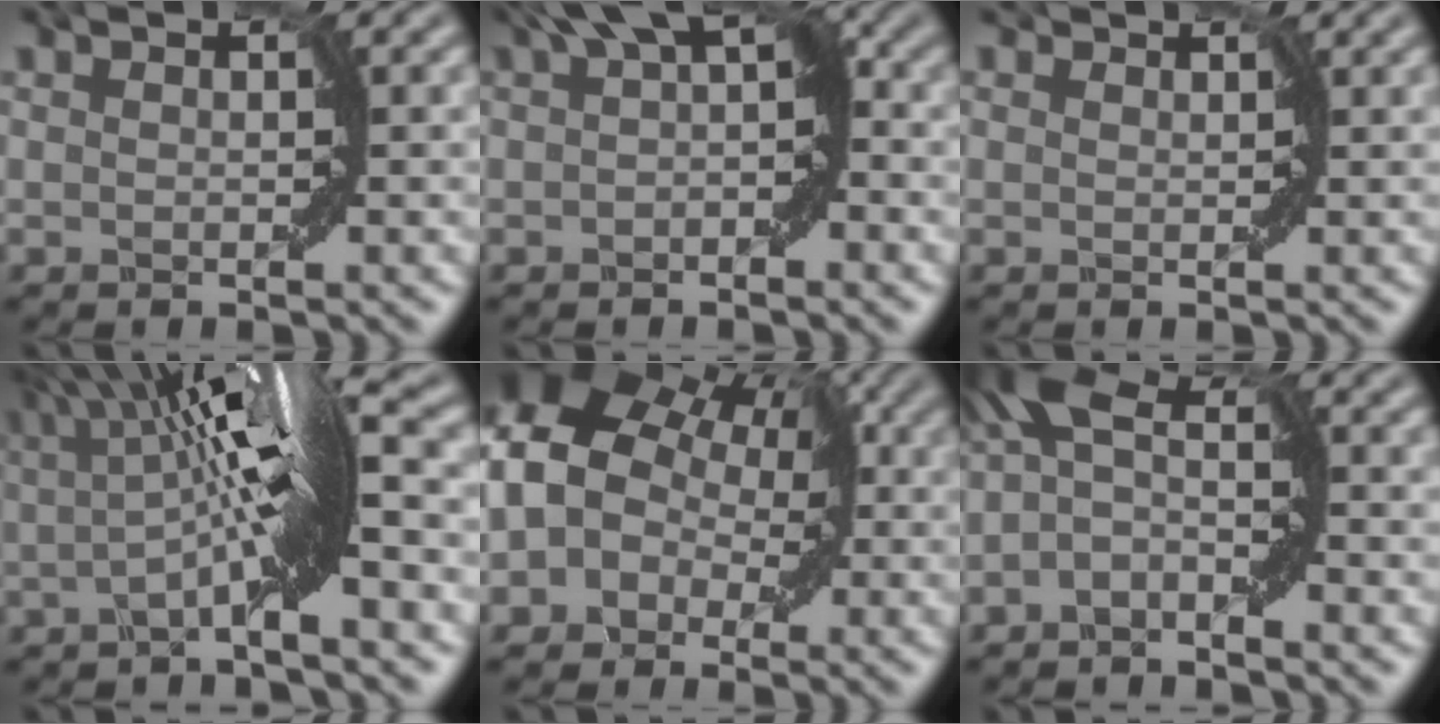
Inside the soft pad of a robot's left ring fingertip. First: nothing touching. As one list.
[{"total": 4.1, "force": [1.3, 1.8, 3.5], "torque": [-0.032, 0.012, 0.014]}, {"total": 1.3, "force": [1.1, 0.5, 0.3], "torque": [0.015, -0.005, 0.000]}, {"total": 7.6, "force": [0.4, 1.8, 7.4], "torque": [-0.109, 0.004, -0.001]}, {"total": 8.8, "force": [1.1, 7.4, 4.7], "torque": [-0.066, 0.017, -0.007]}, {"total": 4.1, "force": [-1.1, 2.0, 3.4], "torque": [-0.063, 0.017, -0.035]}]